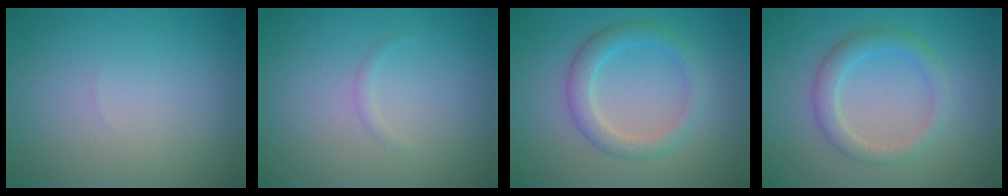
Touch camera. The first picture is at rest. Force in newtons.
{"total": 0.5, "press": 0.5, "slide": 0.0}
{"total": 3.0, "press": 3.0, "slide": 0.2}
{"total": 2.7, "press": 2.7, "slide": 0.2}